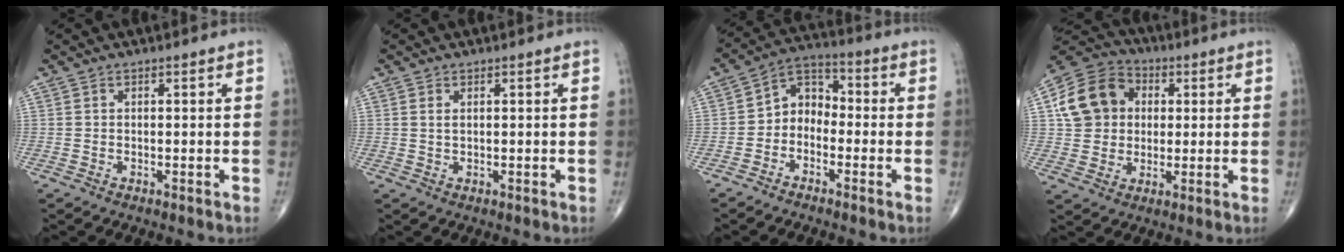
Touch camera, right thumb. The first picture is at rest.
{"total": 1.0, "force": [0.4, 0.5, 0.8], "torque": [-0.020, 0.002, 0.011]}
{"total": 6.7, "force": [-2.1, 5.2, 3.8], "torque": [-0.038, 0.038, -0.057]}
{"total": 13.4, "force": [2.4, 11.3, 6.8], "torque": [-0.111, 0.013, 0.035]}